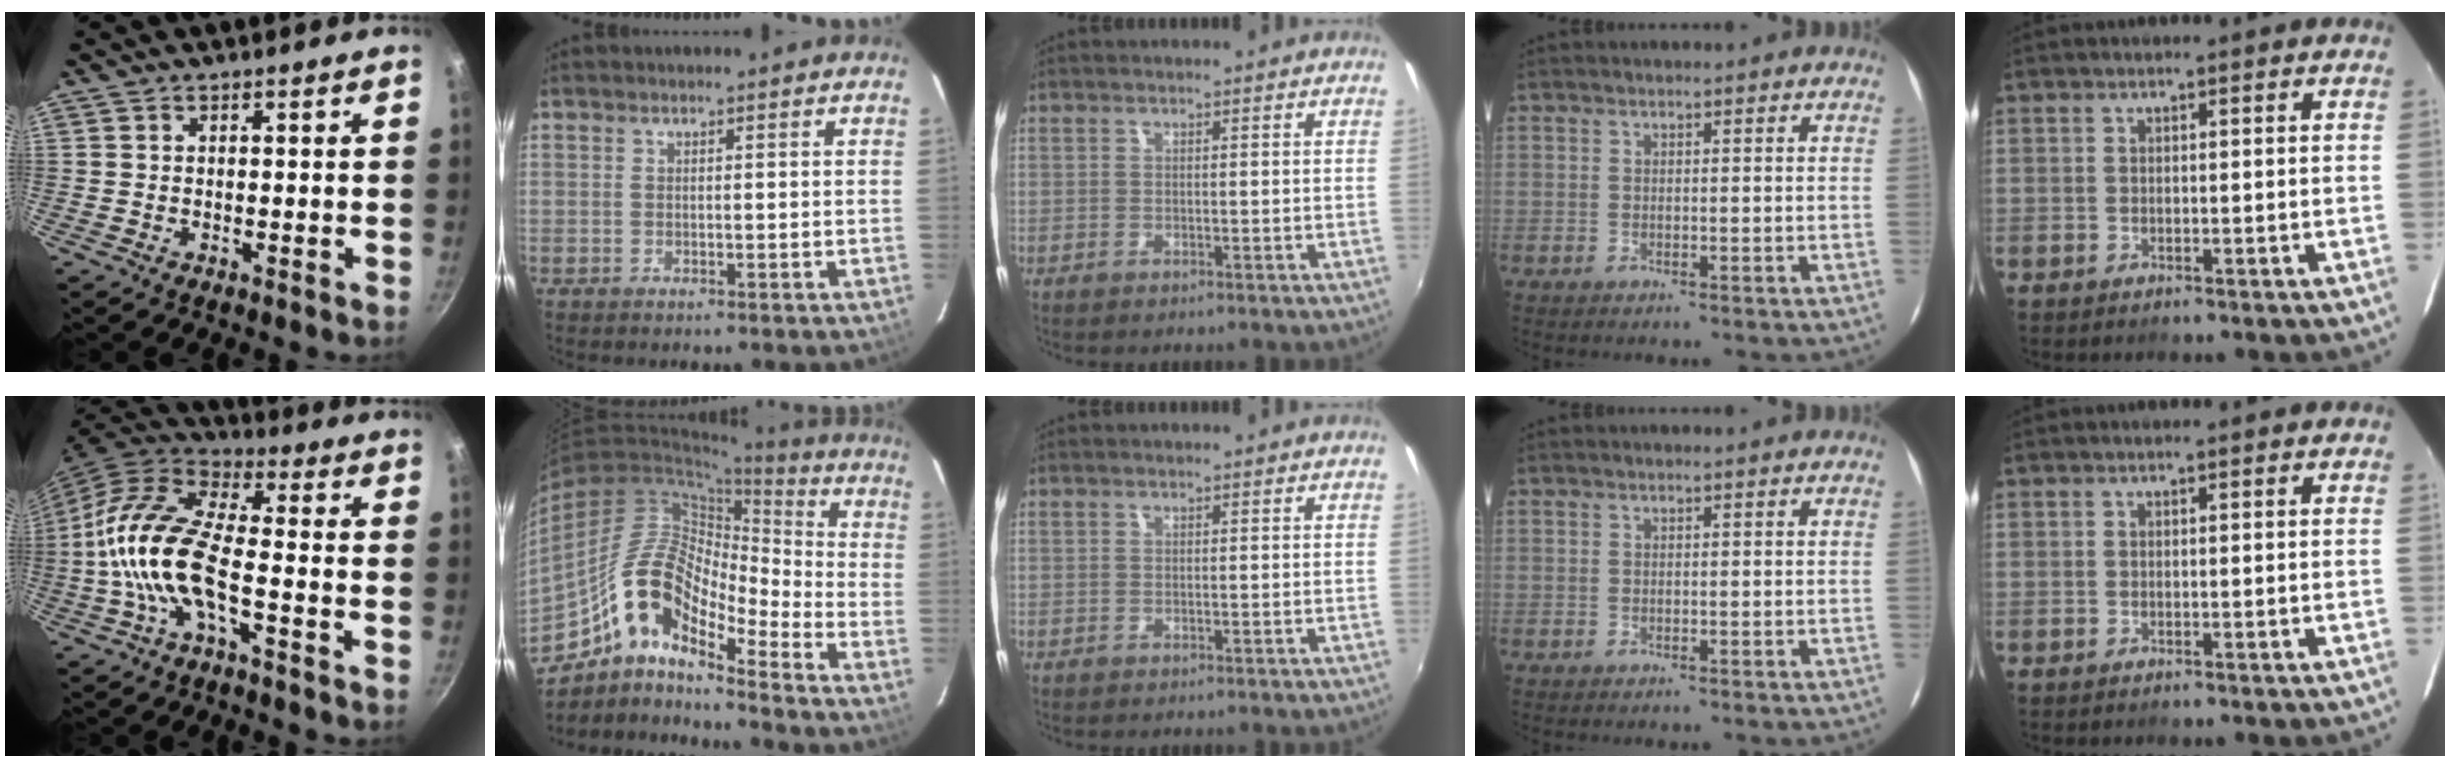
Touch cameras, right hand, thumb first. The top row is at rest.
{"thumb": {"total": 15.0, "force": [-3.8, 5.9, 13.2], "torque": [-0.263, 0.037, -0.089]}, "index": {"total": 14.9, "force": [-10.0, 5.3, 9.7], "torque": [-0.163, 0.014, -0.203]}}